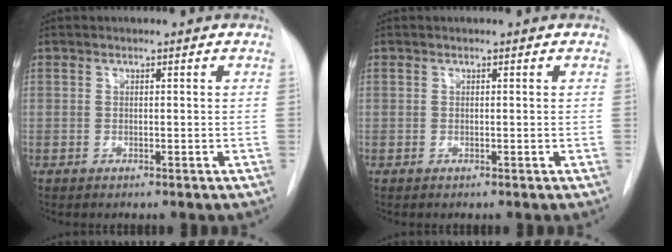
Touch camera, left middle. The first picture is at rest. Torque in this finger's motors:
{"motor_torque": [0.44, -0.55, -0.10, -0.03]}